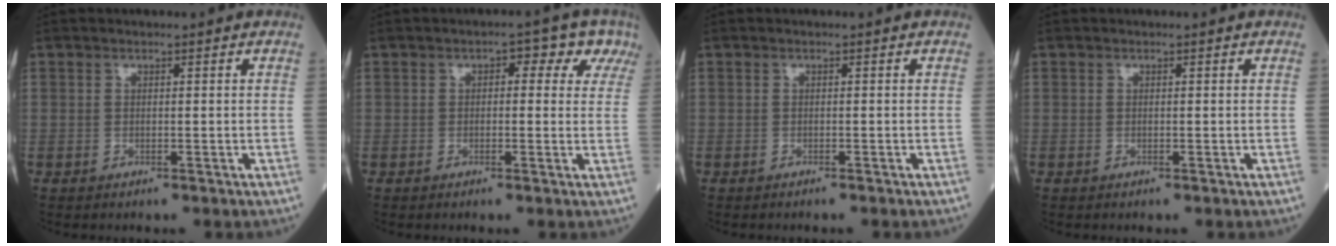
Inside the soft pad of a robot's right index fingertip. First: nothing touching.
{"total": 5.2, "force": [2.0, 2.9, 3.9], "torque": [-0.031, 0.030, 0.017]}
{"total": 1.0, "force": [-0.9, -0.1, 0.4], "torque": [-0.006, 0.000, -0.011]}
{"total": 0.0}